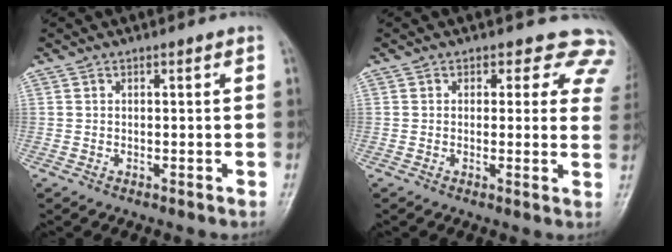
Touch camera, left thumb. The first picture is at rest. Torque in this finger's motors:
{"motor_torque": [0.18, 0.18, 0.05, -0.23, 0.06]}